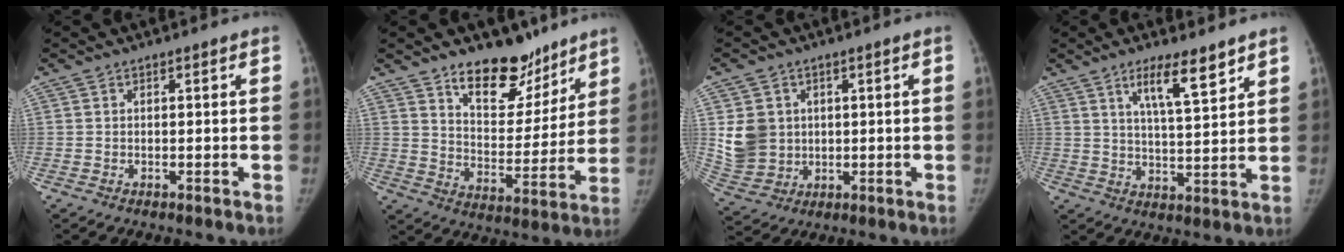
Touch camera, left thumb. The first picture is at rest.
{"total": 15.5, "force": [11.3, 7.8, 7.0], "torque": [-0.046, -0.080, 0.182]}
{"total": 9.0, "force": [1.7, 7.9, 4.0], "torque": [-0.055, -0.007, 0.050]}
{"total": 8.8, "force": [5.6, 1.9, 6.5], "torque": [-0.098, -0.037, 0.099]}